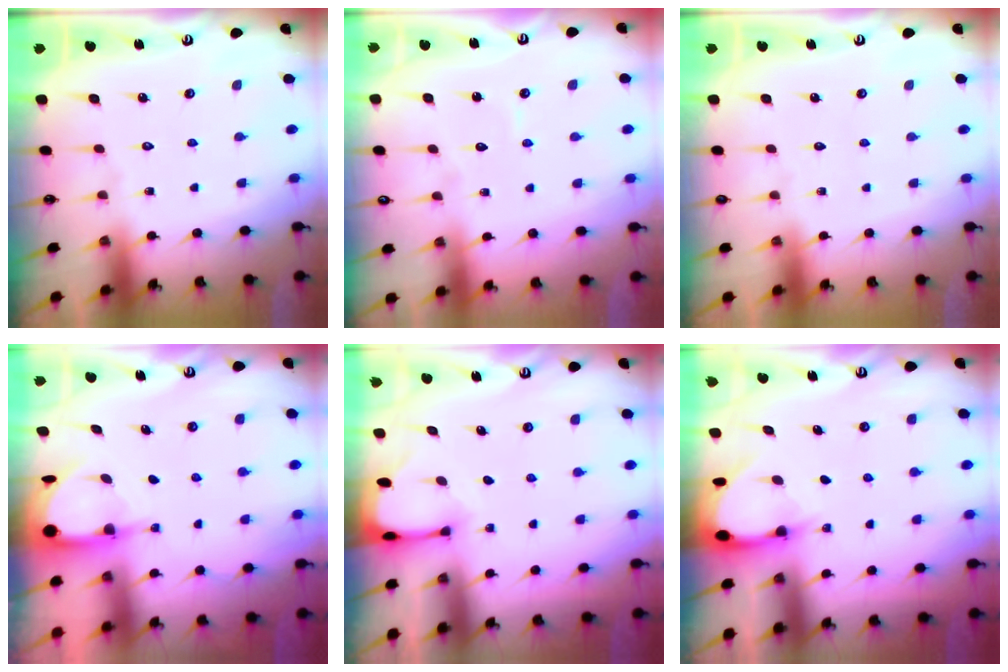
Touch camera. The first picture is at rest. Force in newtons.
{"total": 3.0, "press": 3.0, "slide": 0.3}
{"total": 0.0}
{"total": 3.9, "press": 3.9, "slide": 0.3}
{"total": 2.7, "press": 2.7, "slide": 0.3}
{"total": 3.0, "press": 3.0, "slide": 0.3}